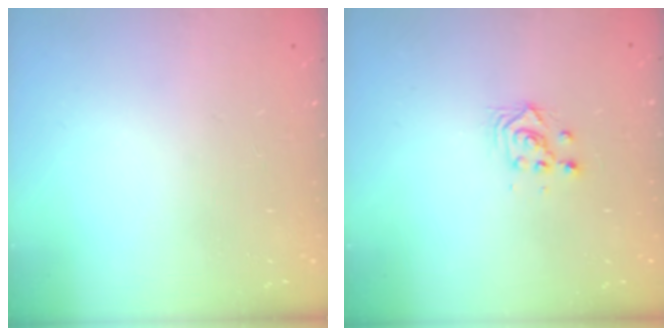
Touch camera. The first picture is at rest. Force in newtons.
{"total": 3.0, "press": 3.0, "slide": 0.1}